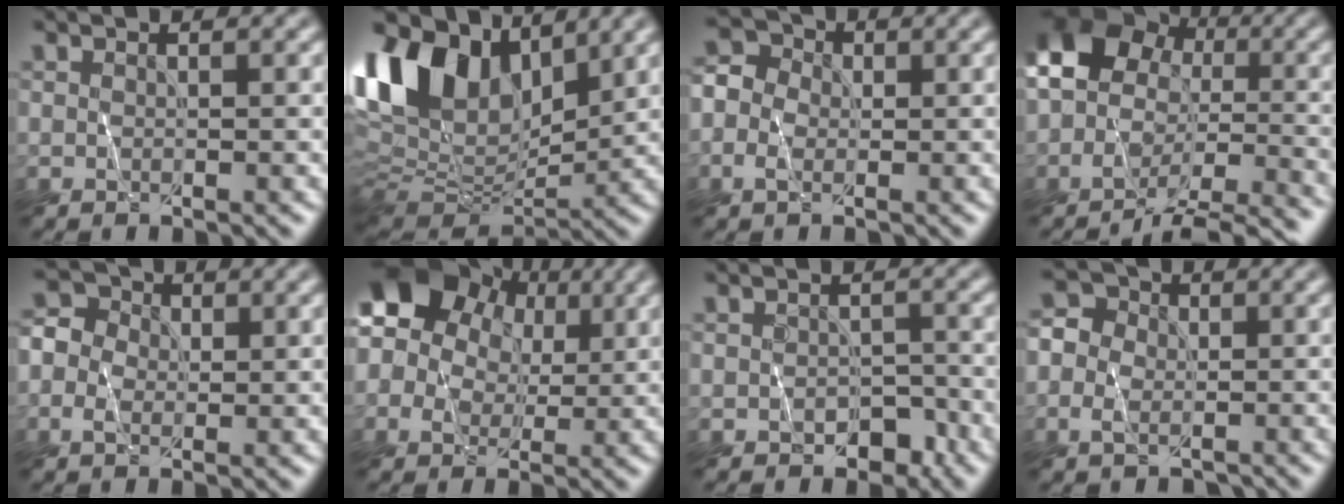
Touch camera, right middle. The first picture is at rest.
{"total": 15.1, "force": [6.5, 8.8, 10.4], "torque": [-0.216, 0.031, 0.112]}
{"total": 3.5, "force": [-0.8, 2.9, 1.8], "torque": [-0.033, 0.008, -0.019]}
{"total": 10.5, "force": [-4.3, 7.7, 5.6], "torque": [-0.090, -0.004, -0.061]}
{"total": 3.2, "force": [-0.2, 2.7, 1.7], "torque": [-0.033, 0.008, -0.009]}
{"total": 10.6, "force": [4.4, 7.9, 5.5], "torque": [-0.094, 0.041, 0.047]}
{"total": 2.3, "force": [-1.2, 1.5, 1.3], "torque": [-0.018, -0.001, -0.015]}
{"total": 4.3, "force": [-1.4, 3.6, 1.7], "torque": [-0.016, 0.009, -0.034]}